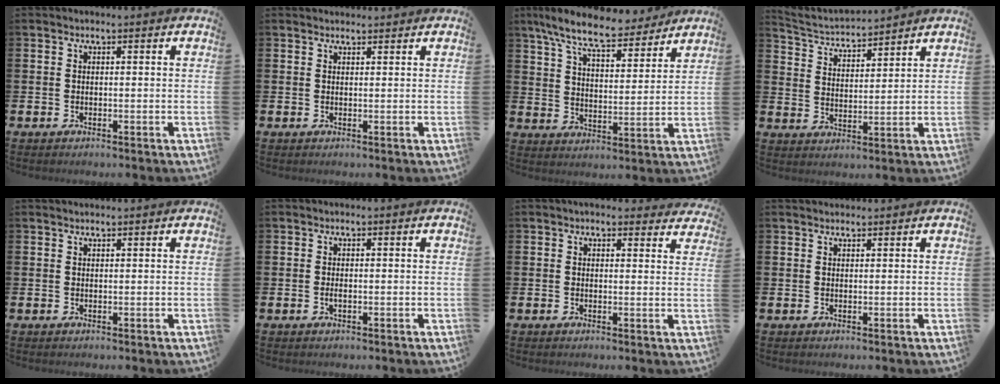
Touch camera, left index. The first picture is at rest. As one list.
[{"total": 1.1, "force": [1.1, 0.3, 0.0], "torque": [0.012, -0.002, 0.018]}, {"total": 9.5, "force": [8.5, 1.8, 3.8], "torque": [-0.098, -0.041, 0.151]}, {"total": 3.7, "force": [3.6, 0.7, 0.1], "torque": [-0.020, -0.030, 0.061]}, {"total": 0.8, "force": [0.8, 0.1, 0.1], "torque": [0.012, -0.004, 0.012]}, {"total": 0.7, "force": [-0.1, 0.3, 0.6], "torque": [-0.013, 0.000, -0.003]}, {"total": 2.7, "force": [2.6, 0.7, 0.1], "torque": [0.006, -0.016, 0.046]}, {"total": 1.1, "force": [1.0, 0.2, 0.0], "torque": [0.014, -0.004, 0.017]}]